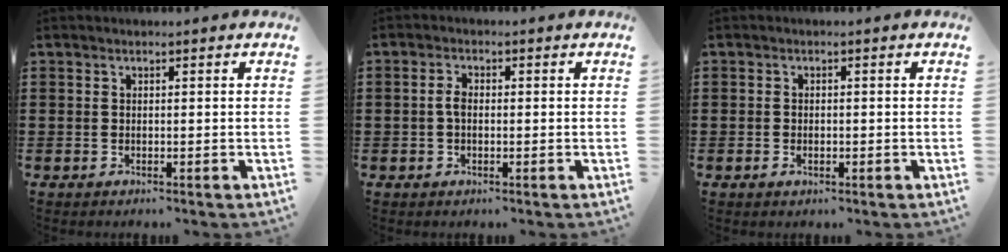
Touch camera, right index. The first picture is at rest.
{"total": 2.1, "force": [-0.3, 1.1, 1.8], "torque": [-0.042, 0.000, -0.008]}
{"total": 1.0, "force": [-0.3, 0.5, 0.7], "torque": [-0.015, -0.001, -0.006]}